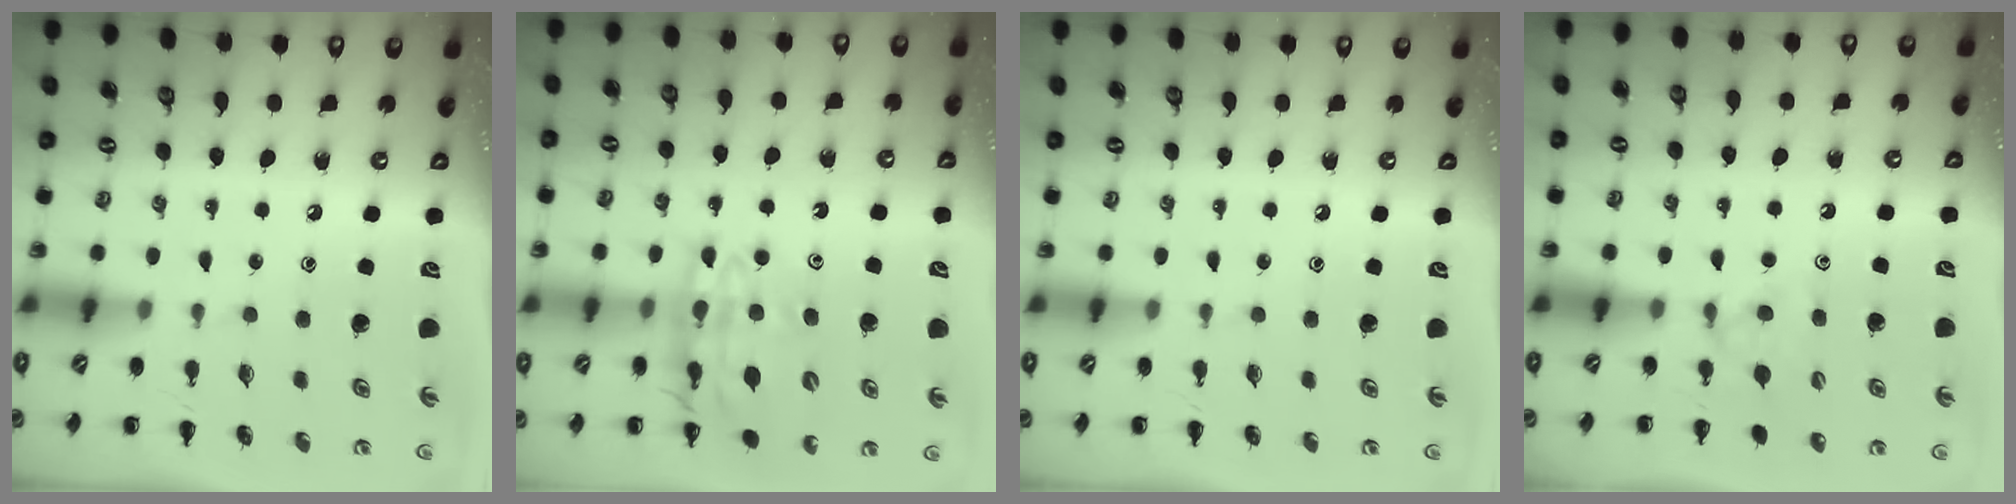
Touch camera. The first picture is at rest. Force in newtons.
{"total": 15.8, "press": 15.4, "slide": 3.8}
{"total": 0.0}
{"total": 4.9, "press": 4.6, "slide": 1.6}